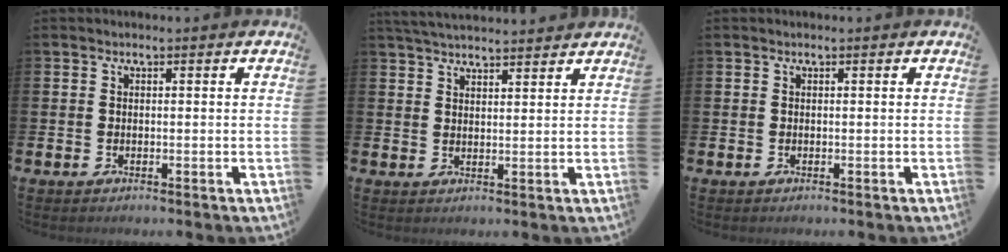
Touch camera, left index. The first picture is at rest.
{"total": 3.9, "force": [3.8, 0.3, 0.6], "torque": [-0.021, -0.013, 0.071]}
{"total": 0.0}